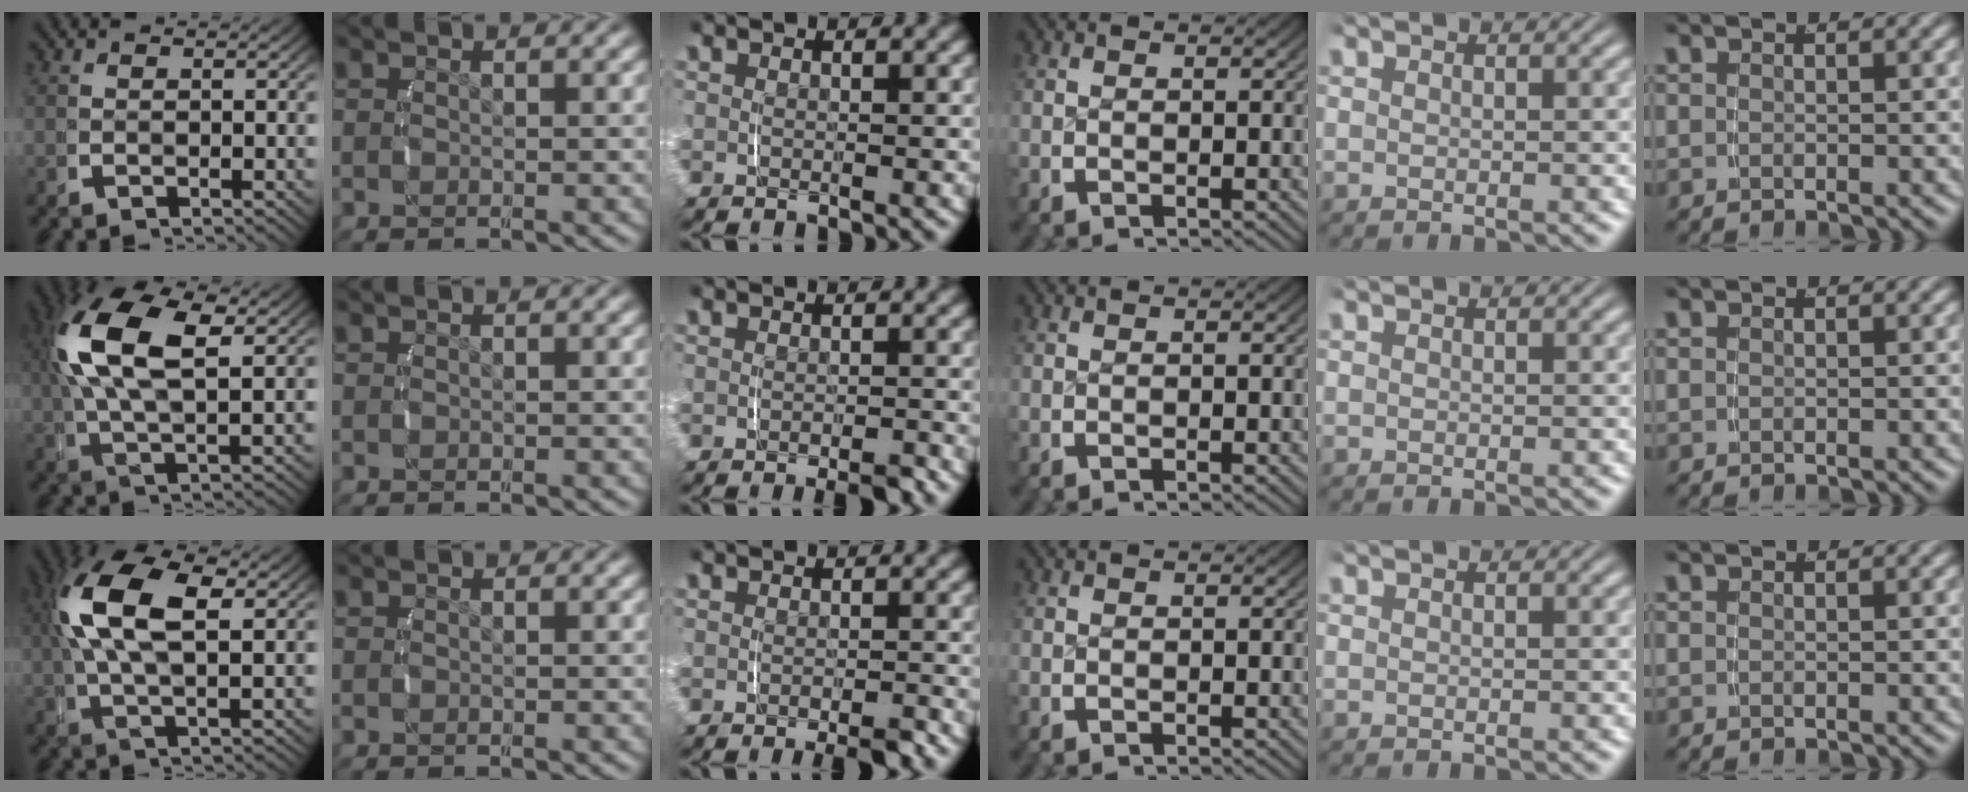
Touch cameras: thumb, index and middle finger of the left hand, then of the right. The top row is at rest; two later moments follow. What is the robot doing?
{"motion": "lift_and_place", "object": "jar lid"}